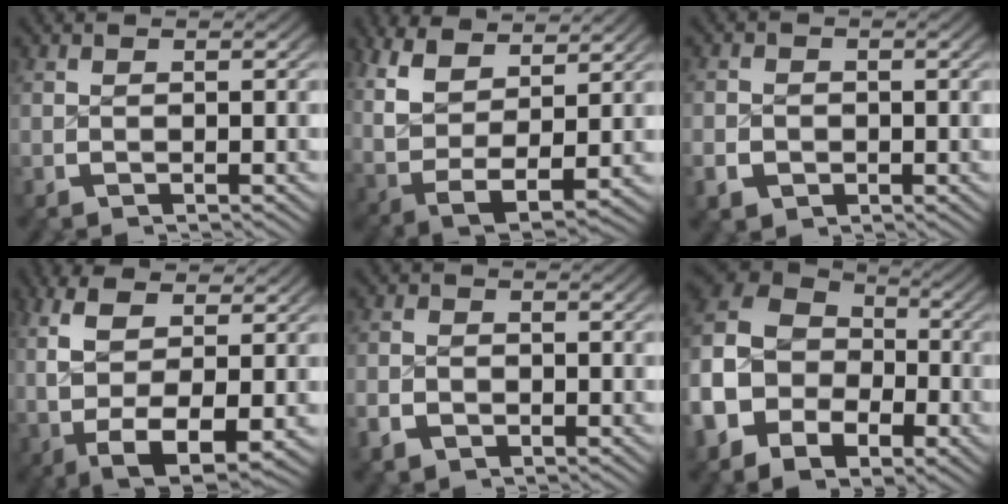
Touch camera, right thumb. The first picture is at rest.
{"total": 10.2, "force": [0.5, 6.9, 7.4], "torque": [-0.190, -0.054, 0.041]}
{"total": 3.0, "force": [-0.9, 2.6, 1.1], "torque": [-0.023, -0.009, -0.014]}
{"total": 10.7, "force": [-0.9, 6.4, 8.4], "torque": [-0.195, -0.051, 0.018]}
{"total": 2.6, "force": [-1.1, 2.1, 1.0], "torque": [-0.023, -0.004, -0.021]}
{"total": 14.2, "force": [0.5, 11.2, 8.8], "torque": [-0.200, -0.027, 0.012]}